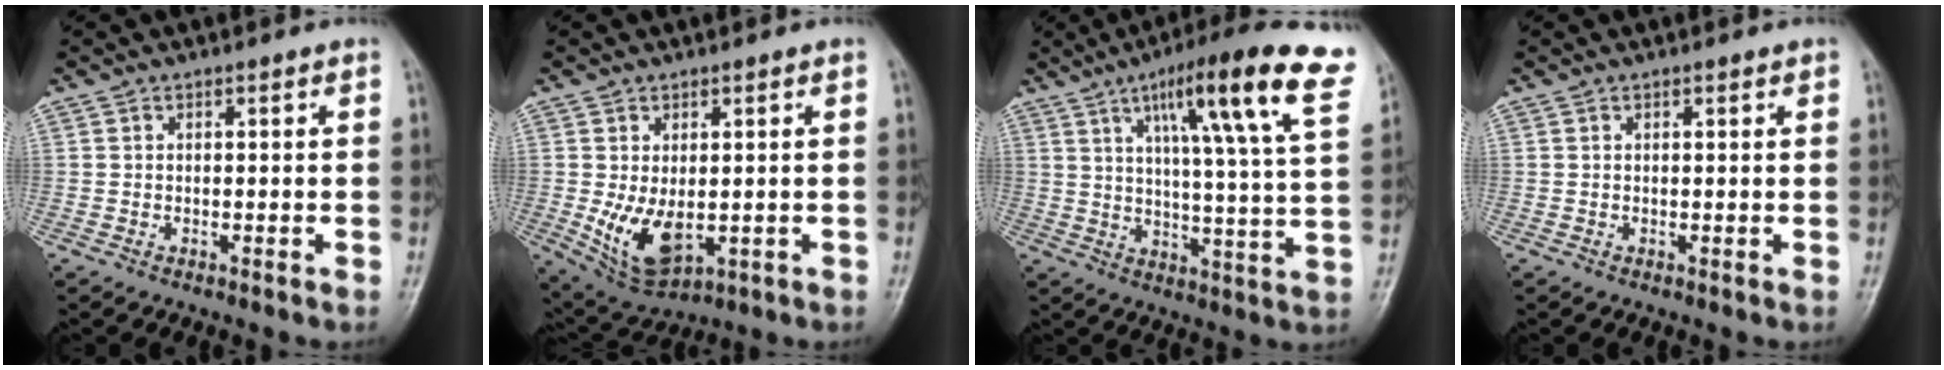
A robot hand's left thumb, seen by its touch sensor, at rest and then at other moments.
{"total": 8.5, "force": [-0.5, 4.6, 7.1], "torque": [-0.116, -0.018, 0.011]}
{"total": 21.7, "force": [10.8, 2.9, 18.7], "torque": [-0.253, -0.020, 0.150]}
{"total": 0.9, "force": [0.7, 0.1, 0.5], "torque": [-0.005, 0.000, 0.009]}